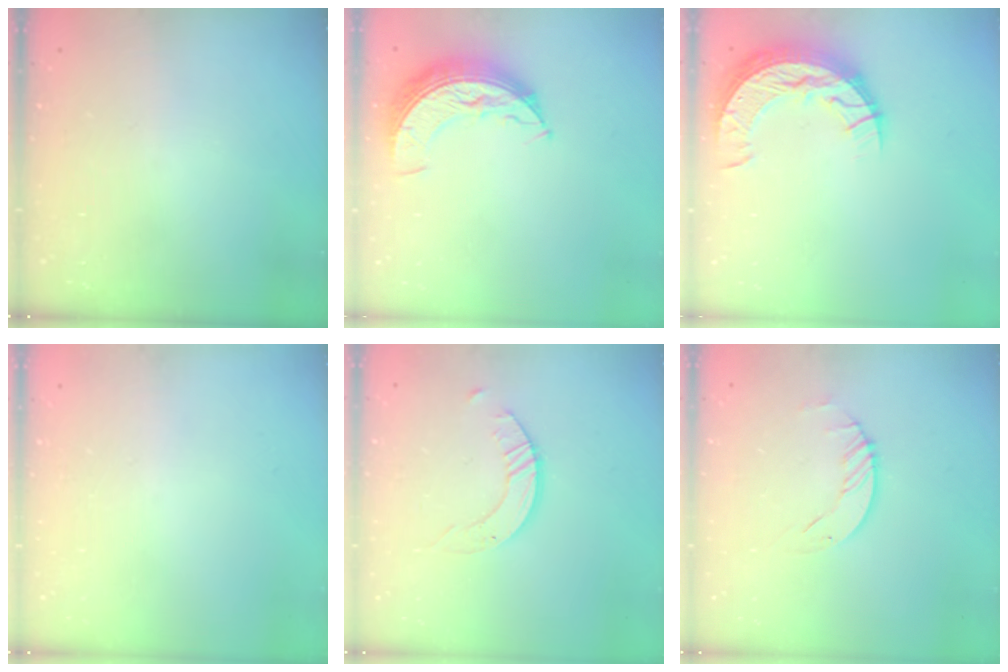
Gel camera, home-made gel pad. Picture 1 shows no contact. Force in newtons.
{"total": 9.1, "press": 9.1, "slide": 0.6}
{"total": 12.2, "press": 12.2, "slide": 0.9}
{"total": 0.0}
{"total": 2.9, "press": 2.9, "slide": 0.3}
{"total": 2.3, "press": 2.3, "slide": 0.3}